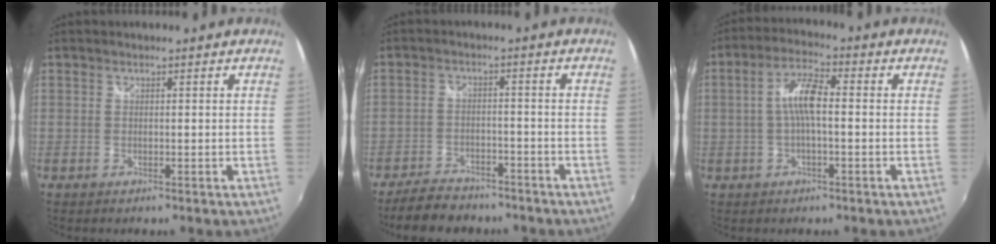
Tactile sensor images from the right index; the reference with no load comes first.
{"total": 9.5, "force": [-7.9, 4.0, 3.4], "torque": [-0.096, -0.003, -0.124]}
{"total": 6.5, "force": [-0.3, 1.7, 6.2], "torque": [-0.125, 0.015, -0.007]}